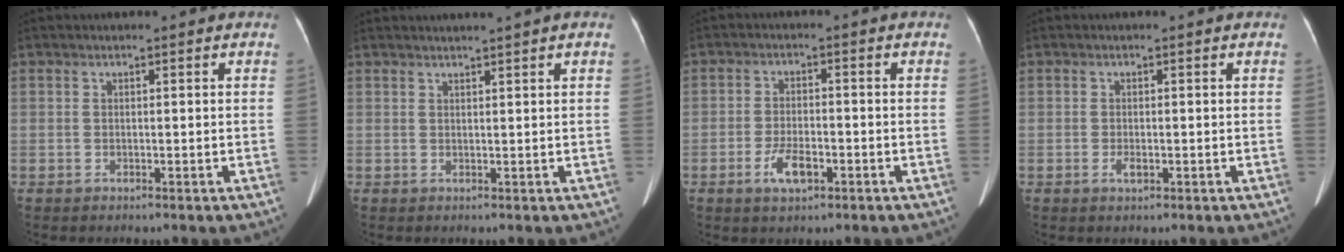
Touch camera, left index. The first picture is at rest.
{"total": 2.8, "force": [2.3, -0.9, 1.3], "torque": [-0.011, 0.014, 0.038]}
{"total": 4.6, "force": [-2.3, 1.7, 3.6], "torque": [-0.072, -0.002, -0.039]}
{"total": 1.2, "force": [-0.6, 0.5, 1.0], "torque": [-0.018, -0.001, -0.007]}